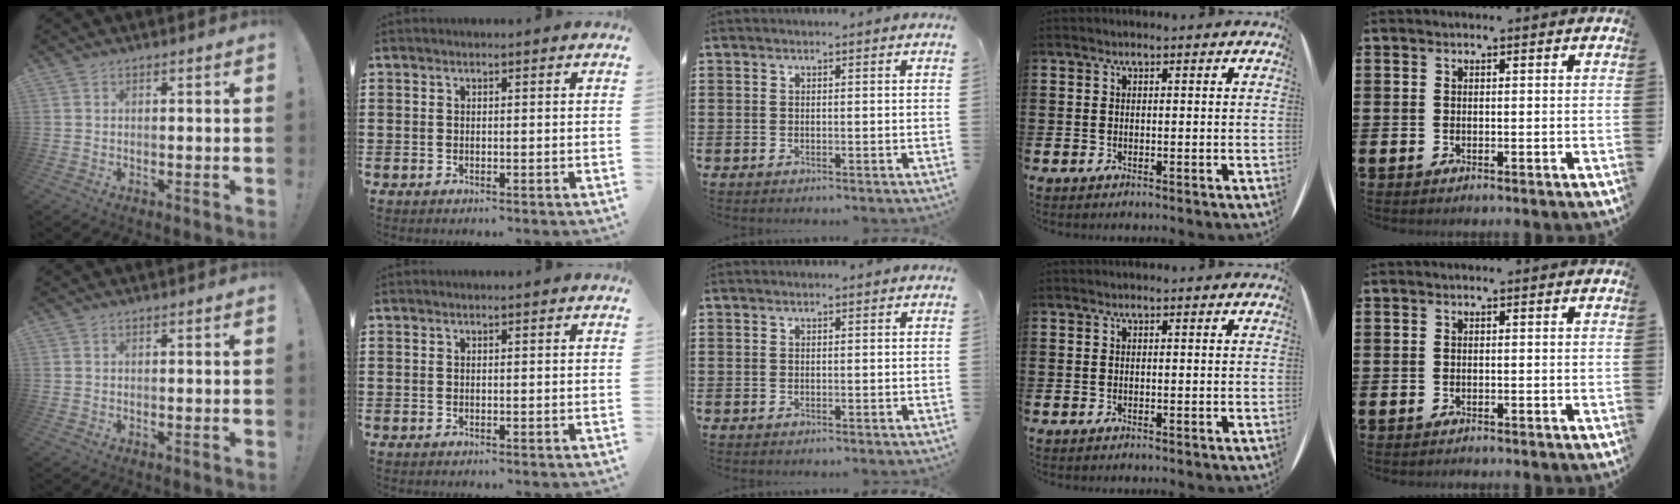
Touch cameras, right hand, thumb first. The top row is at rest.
{}